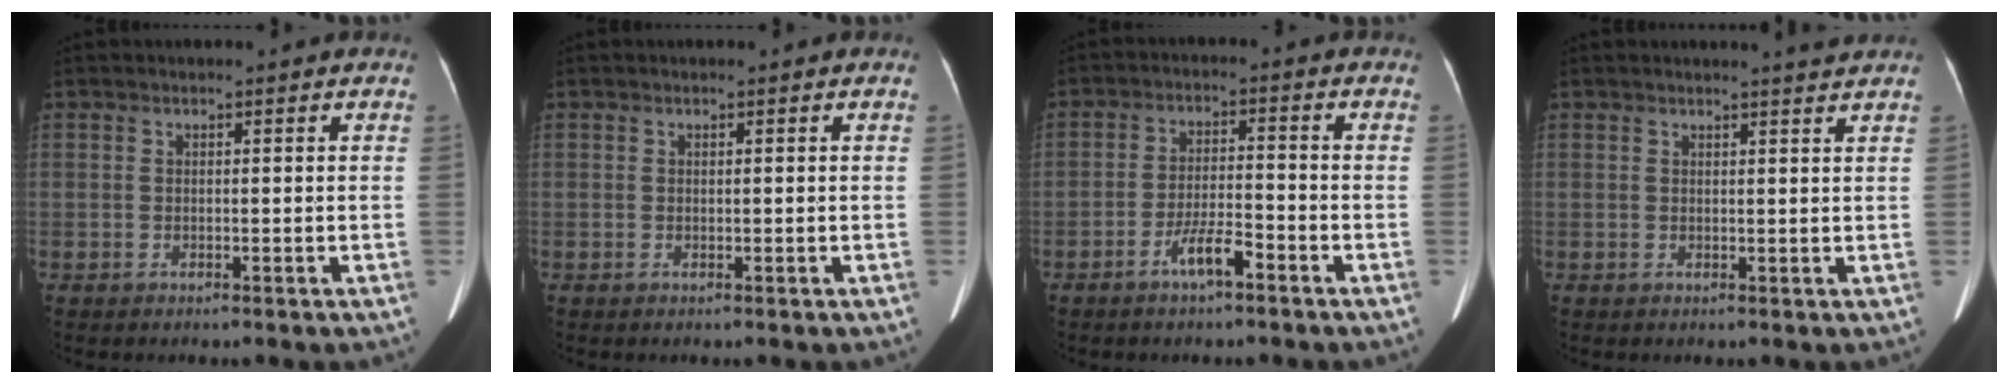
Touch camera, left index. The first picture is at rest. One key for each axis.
{"total": 0.0}
{"total": 5.1, "fx": -3.3, "fy": 0.6, "fz": 3.9, "tx": -0.080, "ty": -0.002, "tz": -0.061}
{"total": 2.4, "fx": 2.3, "fy": -0.6, "fz": 0.7, "tx": -0.012, "ty": -0.006, "tz": 0.024}